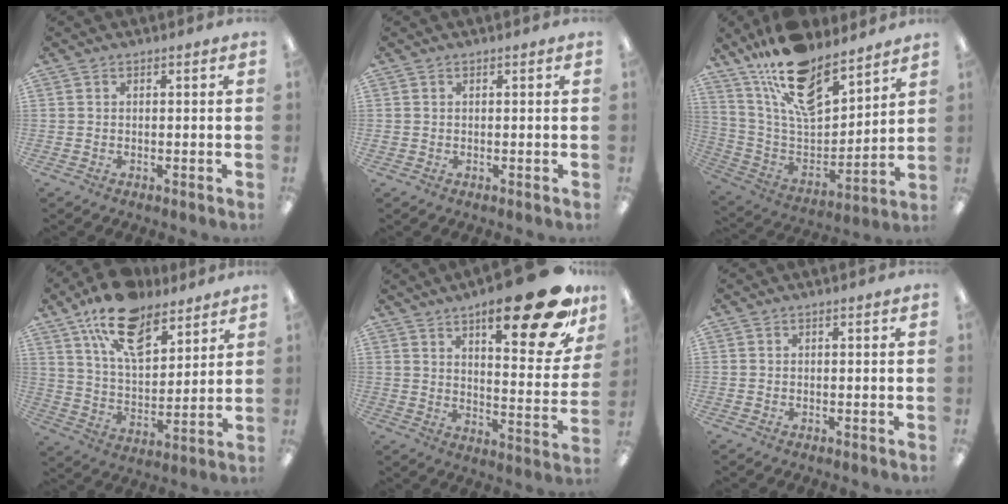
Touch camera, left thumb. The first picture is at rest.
{"total": 0.6, "force": [0.3, 0.5, 0.2], "torque": [-0.004, 0.004, 0.004]}
{"total": 19.6, "force": [14.9, 8.0, 10.0], "torque": [-0.182, -0.094, 0.265]}
{"total": 17.0, "force": [11.8, 8.1, 9.3], "torque": [-0.162, -0.054, 0.212]}
{"total": 23.2, "force": [14.4, 6.9, 16.8], "torque": [-0.223, -0.094, 0.223]}
{"total": 0.0}